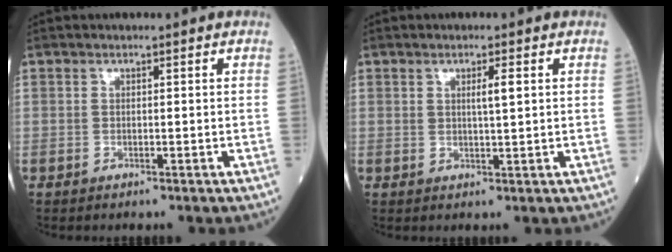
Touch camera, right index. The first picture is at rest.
{"total": 2.3, "force": [0.8, 0.1, 2.2], "torque": [-0.036, -0.002, 0.012]}